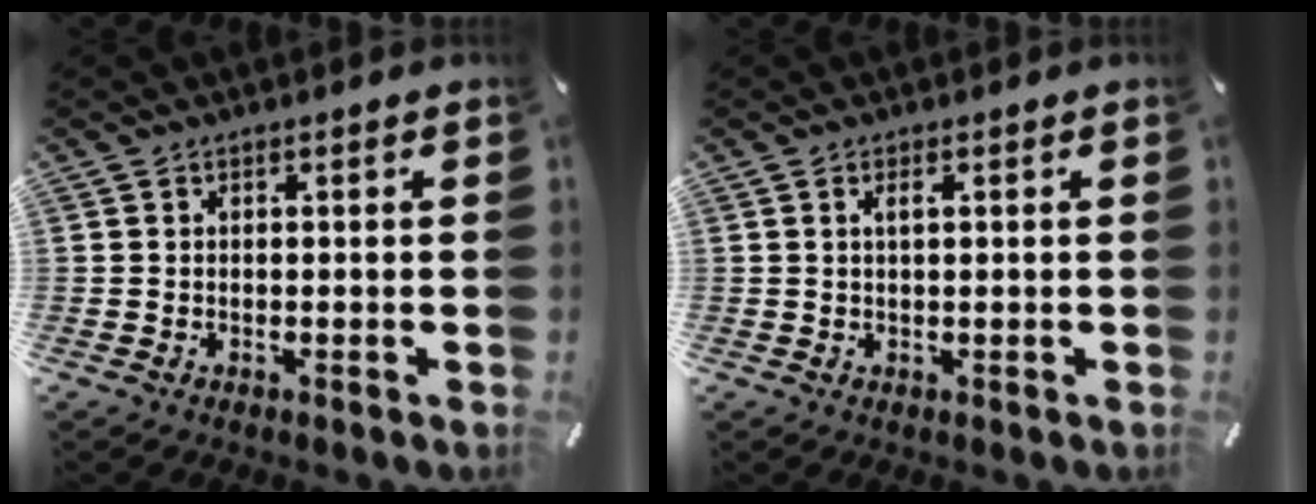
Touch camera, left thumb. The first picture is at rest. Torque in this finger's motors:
{"motor_torque": [0.45, 0.46, 0.39, -0.11, -0.03]}